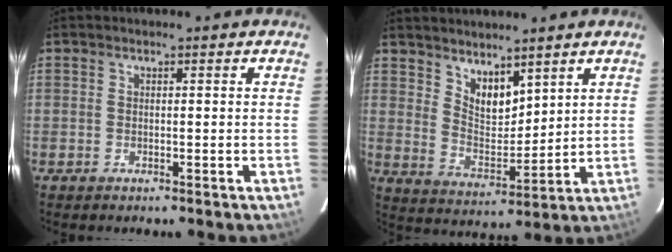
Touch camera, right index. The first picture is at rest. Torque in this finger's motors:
{"motor_torque": [0.00, 0.15, 0.01, 0.00]}